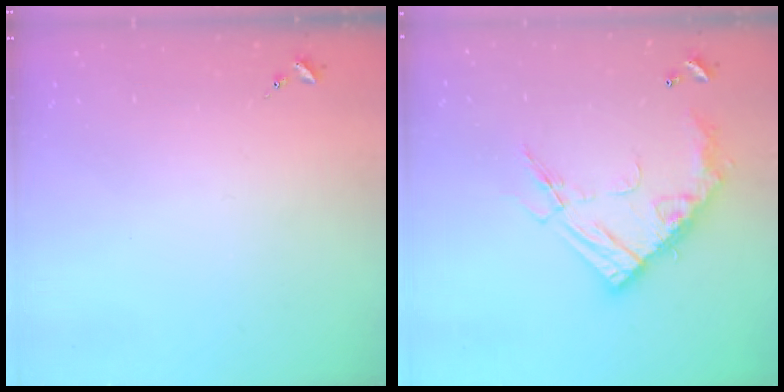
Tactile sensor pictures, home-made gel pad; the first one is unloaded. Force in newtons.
{"total": 18.1, "press": 18.0, "slide": 1.7}